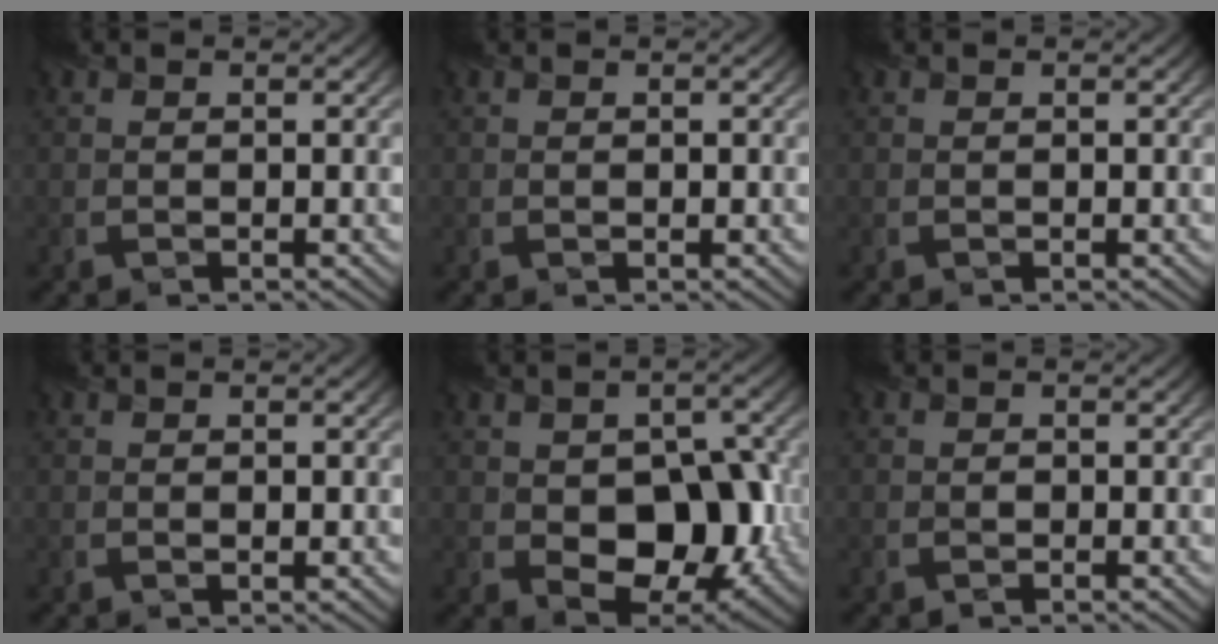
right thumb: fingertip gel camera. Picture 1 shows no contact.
{"total": 0.8, "force": [0.2, 0.6, 0.5], "torque": [-0.010, -0.001, 0.006]}
{"total": 0.5, "force": [0.2, 0.4, 0.3], "torque": [-0.005, 0.000, 0.004]}
{"total": 1.1, "force": [0.2, 0.7, 0.8], "torque": [-0.016, -0.001, 0.007]}
{"total": 11.1, "force": [-1.3, 7.3, 8.3], "torque": [-0.137, -0.021, -0.005]}
{"total": 0.6, "force": [-0.1, 0.6, 0.3], "torque": [-0.003, -0.005, -0.003]}